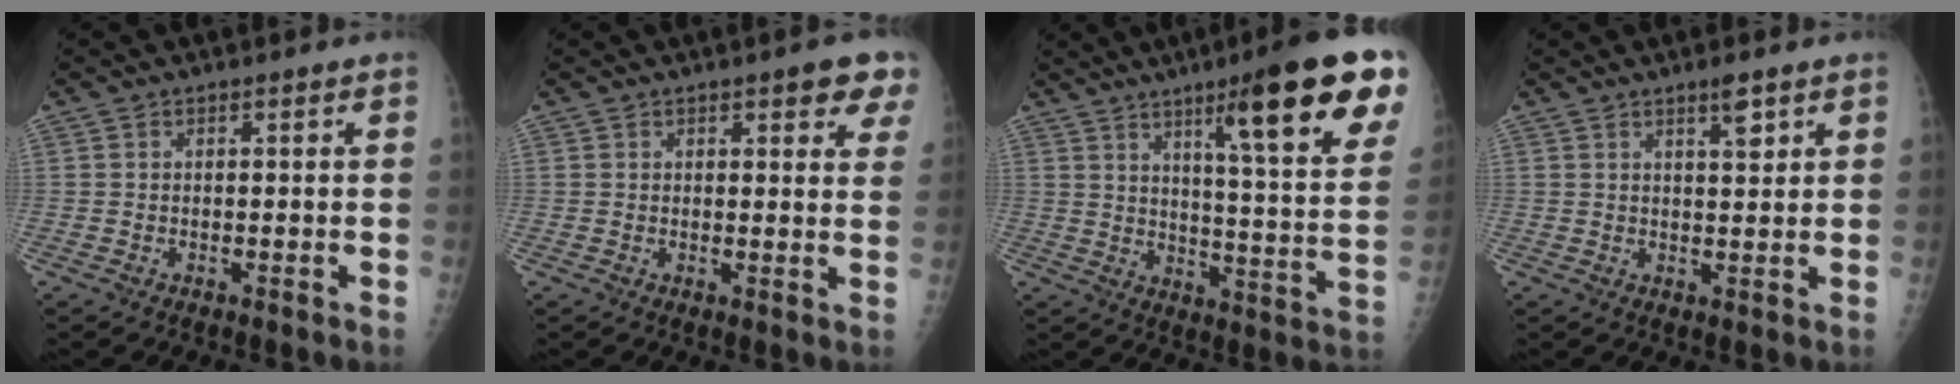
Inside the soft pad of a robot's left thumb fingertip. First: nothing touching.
{"total": 6.3, "force": [3.9, 2.7, 4.1], "torque": [-0.010, -0.013, 0.040]}
{"total": 23.0, "force": [12.5, 3.3, 19.0], "torque": [-0.236, -0.048, 0.178]}
{"total": 3.4, "force": [2.2, 0.8, 2.4], "torque": [-0.031, -0.015, 0.035]}